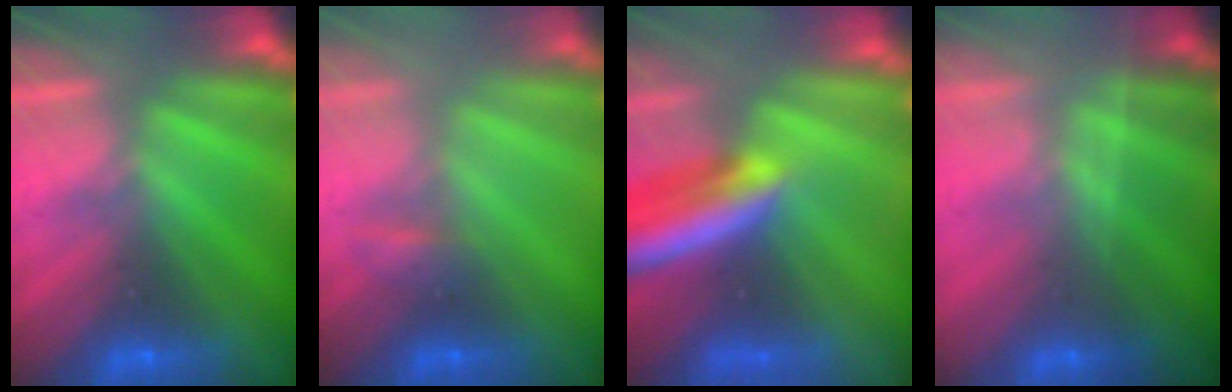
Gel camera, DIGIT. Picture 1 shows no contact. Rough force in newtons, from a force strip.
{"total": 2.1}
{"total": 8.4}
{"total": 1.6}